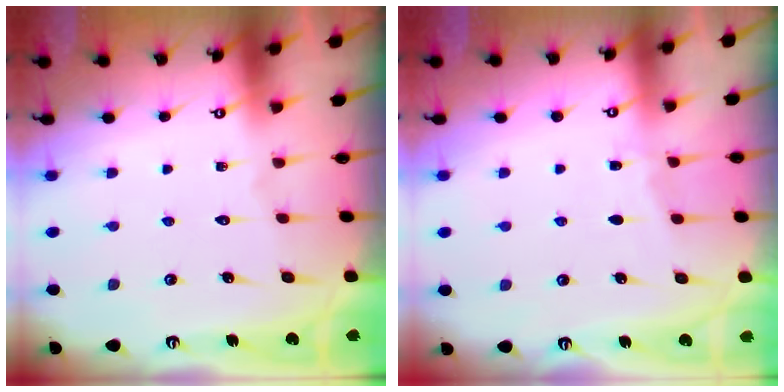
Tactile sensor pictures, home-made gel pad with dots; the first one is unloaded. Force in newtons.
{"total": 2.9, "press": 2.9, "slide": 0.4}